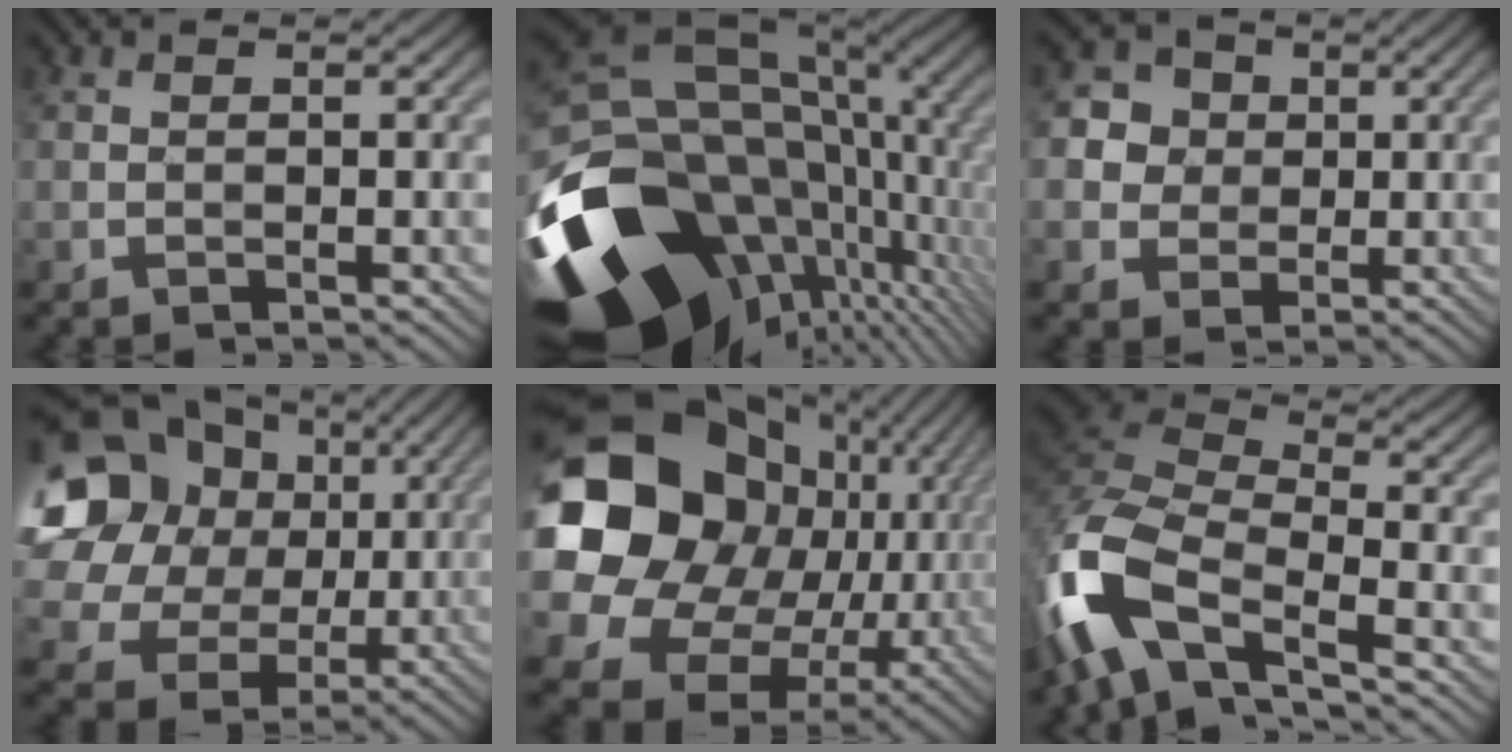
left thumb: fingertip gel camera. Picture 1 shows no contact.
{"total": 20.4, "force": [-6.0, 13.3, 14.3], "torque": [-0.326, -0.027, -0.093]}
{"total": 4.5, "force": [0.9, 4.3, 1.3], "torque": [-0.052, 0.009, 0.002]}
{"total": 19.0, "force": [6.2, 15.9, 8.5], "torque": [-0.269, 0.039, 0.125]}
{"total": 24.8, "force": [2.0, 21.0, 13.1], "torque": [-0.317, -0.044, 0.045]}
{"total": 13.6, "force": [-6.7, 6.6, 9.8], "torque": [-0.245, -0.011, -0.146]}